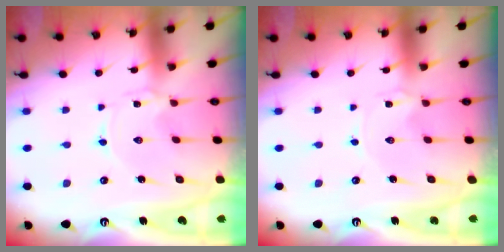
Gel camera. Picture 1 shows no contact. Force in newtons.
{"total": 0.0}